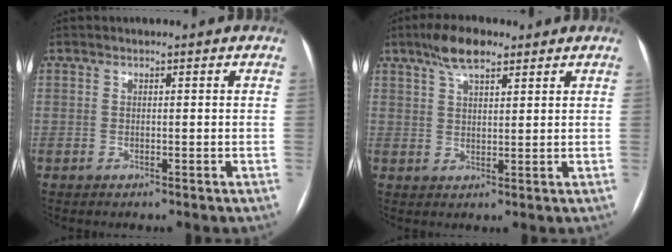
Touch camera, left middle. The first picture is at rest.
{"total": 6.1, "force": [4.3, 1.9, 4.0], "torque": [-0.080, 0.014, 0.077]}